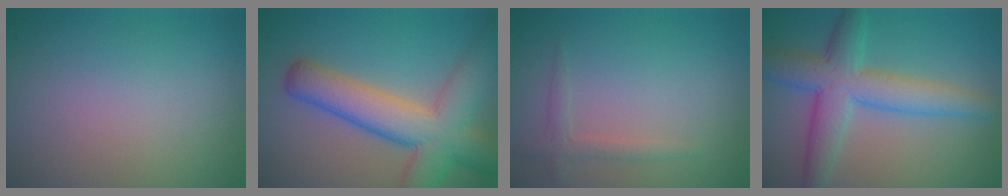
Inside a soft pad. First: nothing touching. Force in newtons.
{"total": 9.0, "press": 9.0, "slide": 0.4}
{"total": 1.3, "press": 1.3, "slide": 0.0}
{"total": 6.5, "press": 6.5, "slide": 0.1}